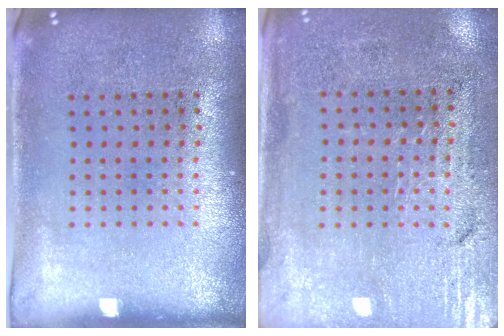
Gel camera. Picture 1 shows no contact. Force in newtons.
{"total": 3.3, "press": 2.9, "slide": 1.5}